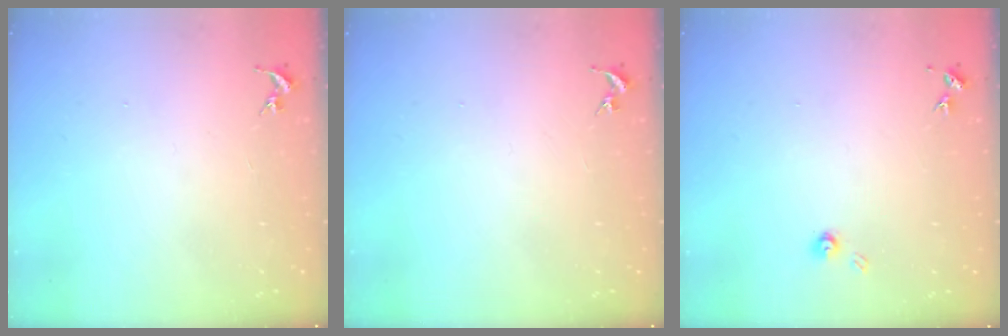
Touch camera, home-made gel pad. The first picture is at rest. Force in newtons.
{"total": 0.0}
{"total": 3.4, "press": 3.4, "slide": 0.5}